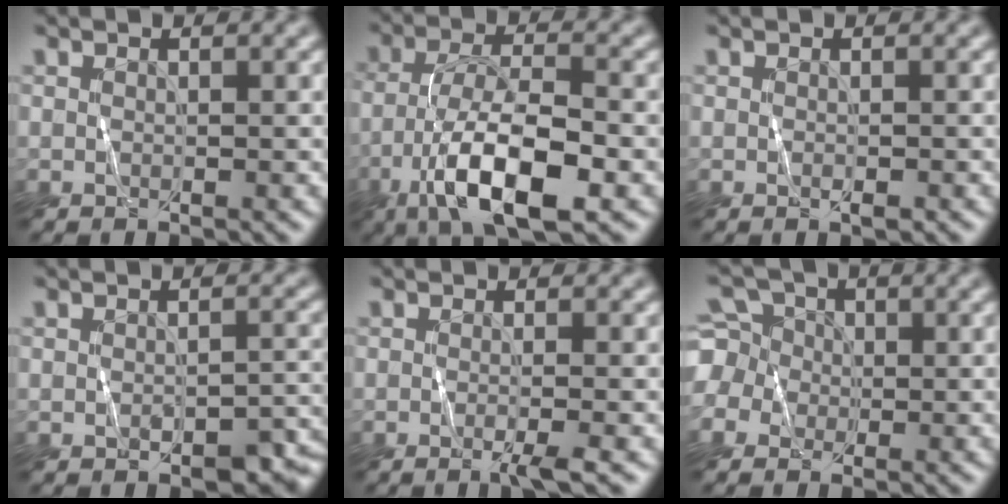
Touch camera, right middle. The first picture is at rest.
{"total": 9.7, "force": [-4.3, 3.3, 8.0], "torque": [-0.143, 0.001, -0.080]}
{"total": 0.7, "force": [0.0, 0.3, 0.7], "torque": [-0.012, 0.001, 0.002]}
{"total": 2.5, "force": [-1.0, 1.4, 1.7], "torque": [-0.025, -0.002, -0.008]}
{"total": 1.8, "force": [-0.5, 0.3, 1.7], "torque": [-0.023, -0.003, -0.012]}
{"total": 6.3, "force": [-0.8, 5.8, 2.3], "torque": [-0.058, 0.030, -0.055]}